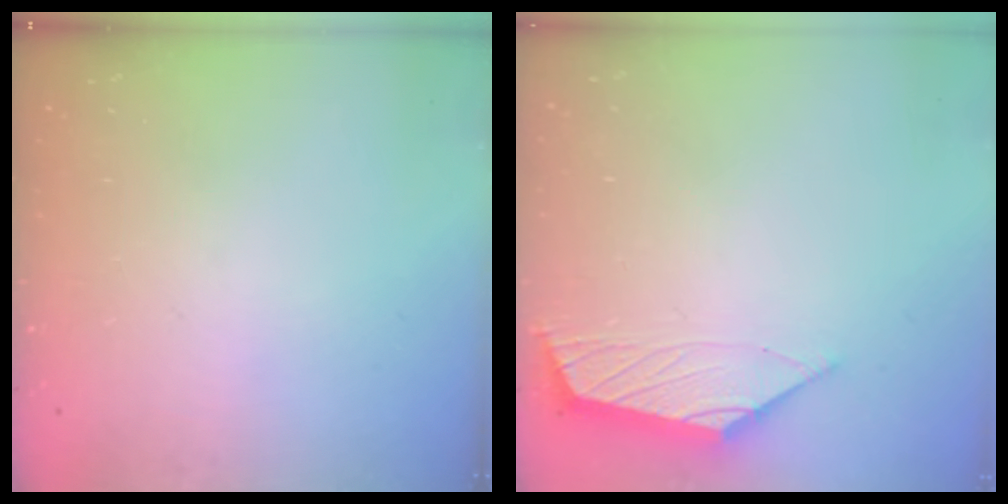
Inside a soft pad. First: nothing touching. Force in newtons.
{"total": 2.9, "press": 2.8, "slide": 0.6}